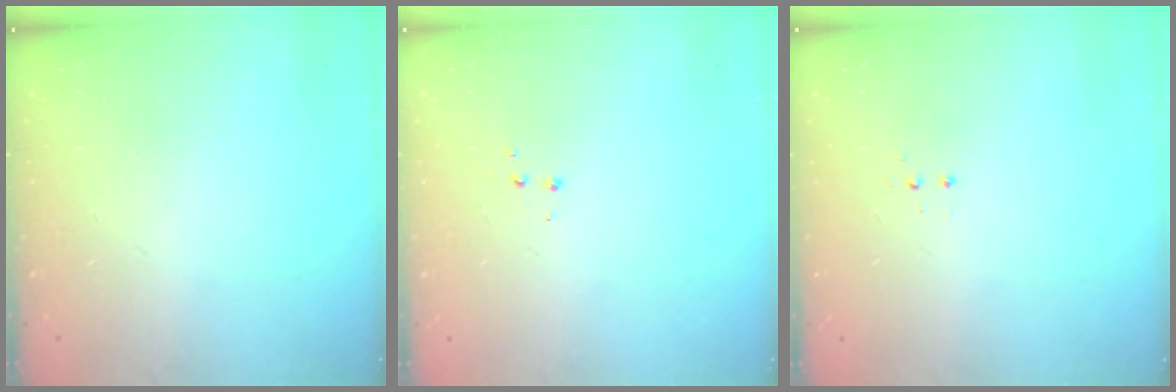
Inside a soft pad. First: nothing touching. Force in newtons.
{"total": 3.9, "press": 3.9, "slide": 0.5}
{"total": 3.4, "press": 3.3, "slide": 0.7}